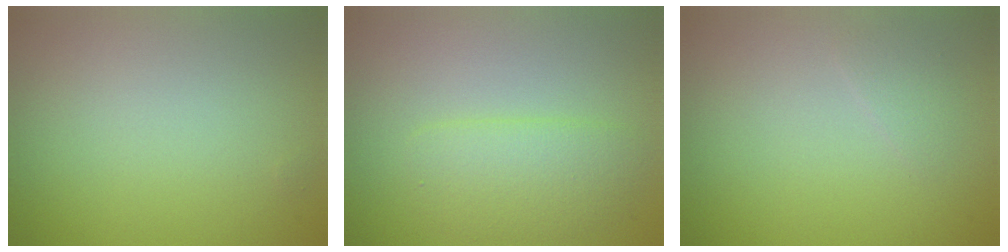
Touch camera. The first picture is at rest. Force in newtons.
{"total": 2.8, "press": 2.8, "slide": 0.1}
{"total": 0.9, "press": 0.9, "slide": 0.0}